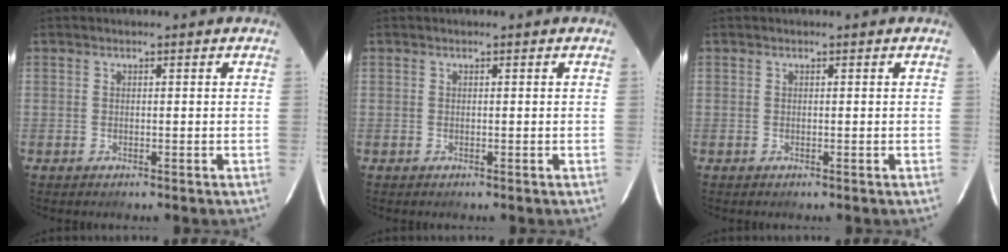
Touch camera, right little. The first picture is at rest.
{"total": 0.0}
{"total": 0.0}